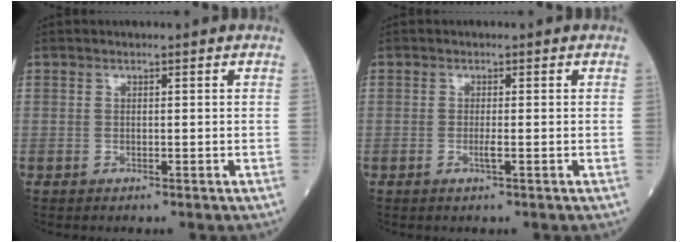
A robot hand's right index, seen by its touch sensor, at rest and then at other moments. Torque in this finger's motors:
{"motor_torque": [0.08, -0.02, 0.14, 0.00]}